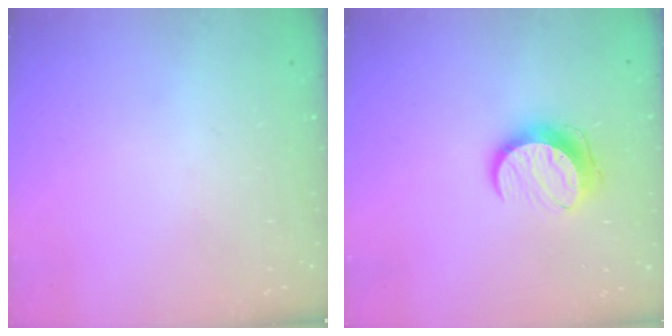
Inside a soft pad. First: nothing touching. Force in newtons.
{"total": 10.5, "press": 10.5, "slide": 0.5}